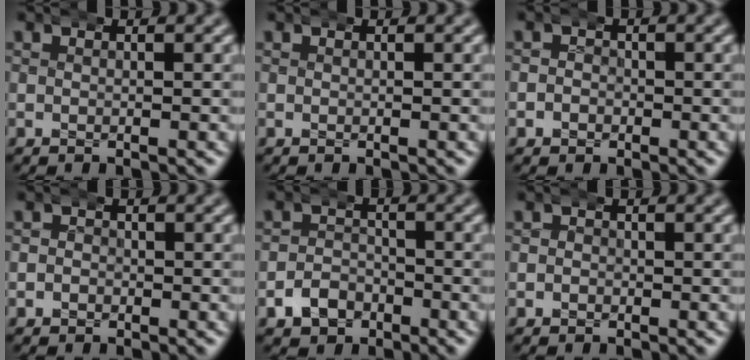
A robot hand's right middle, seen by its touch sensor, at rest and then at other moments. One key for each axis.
{"total": 0.0}
{"total": 1.4, "fx": -0.5, "fy": 1.3, "fz": -0.2, "tx": 0.004, "ty": 0.001, "tz": -0.011}
{"total": 1.0, "fx": -0.4, "fy": 0.9, "fz": -0.2, "tx": 0.003, "ty": 0.001, "tz": -0.008}
{"total": 2.7, "fx": -1.9, "fy": 1.8, "fz": 0.2, "tx": 0.001, "ty": 0.000, "tz": -0.036}
{"total": 0.7, "fx": -0.3, "fy": 0.5, "fz": -0.2, "tx": 0.002, "ty": 0.000, "tz": -0.006}